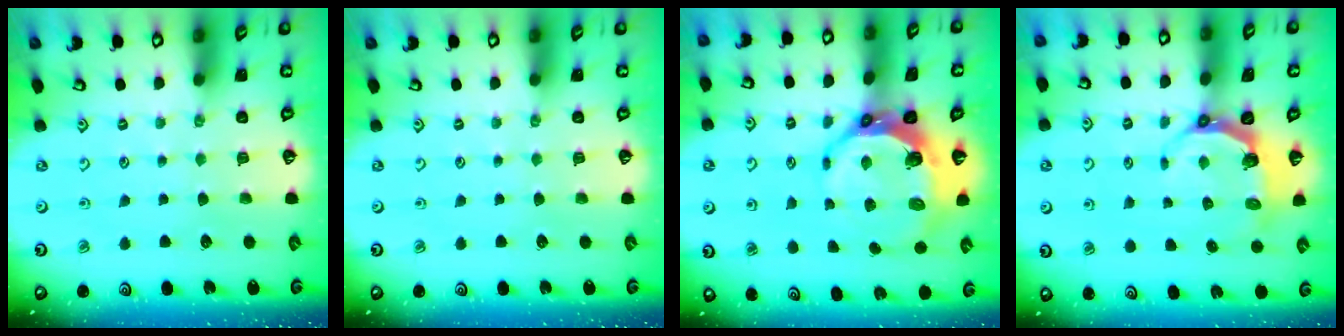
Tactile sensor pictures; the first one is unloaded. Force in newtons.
{"total": 0.0}
{"total": 11.1, "press": 10.2, "slide": 4.4}
{"total": 4.7, "press": 3.4, "slide": 3.2}